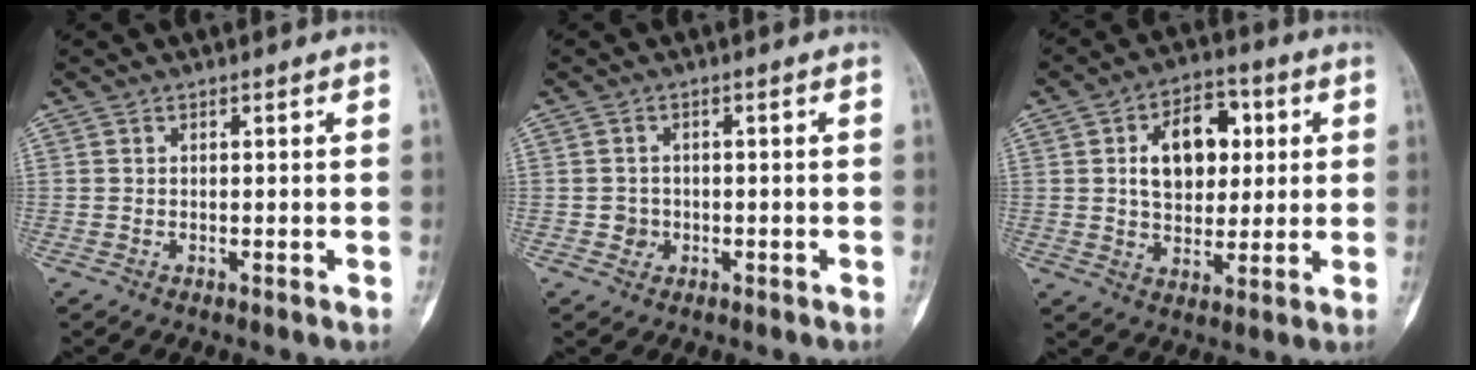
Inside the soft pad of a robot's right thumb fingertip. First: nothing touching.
{"total": 2.0, "force": [-0.5, 1.9, 0.3], "torque": [0.009, 0.009, -0.008]}
{"total": 12.9, "force": [2.7, 8.5, 9.2], "torque": [-0.104, 0.006, 0.041]}